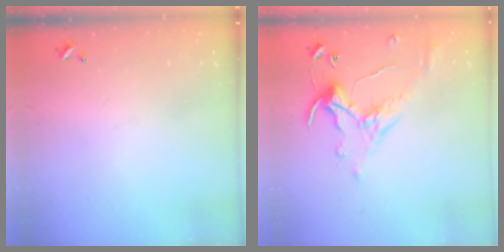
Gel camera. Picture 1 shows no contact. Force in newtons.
{"total": 1.1, "press": 0.6, "slide": 0.9}